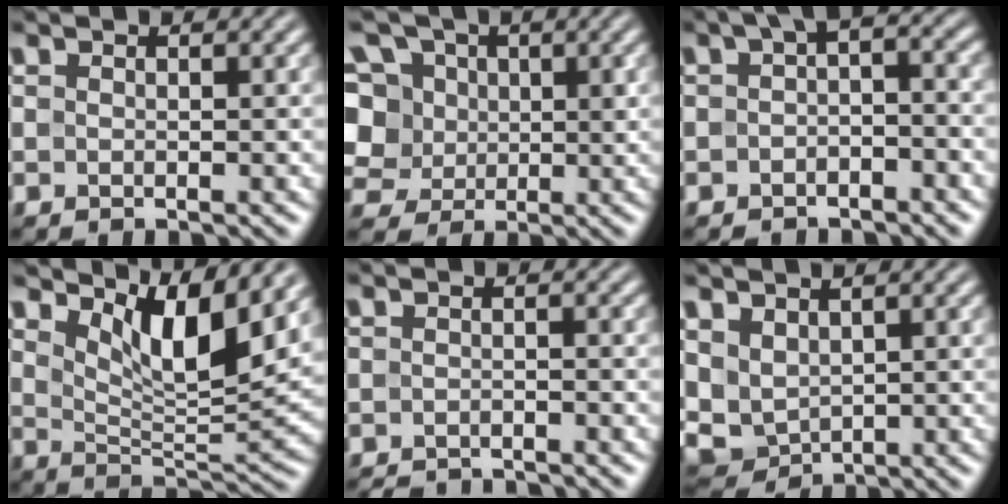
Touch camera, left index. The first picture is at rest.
{"total": 10.8, "force": [3.4, 8.9, 5.1], "torque": [-0.123, 0.032, 0.043]}
{"total": 3.2, "force": [-0.7, 1.7, 2.6], "torque": [-0.029, 0.011, -0.022]}
{"total": 6.8, "force": [3.9, 2.0, 5.2], "torque": [-0.088, -0.015, 0.067]}
{"total": 3.6, "force": [-3.5, 0.5, 0.9], "torque": [-0.013, -0.010, -0.057]}
{"total": 4.1, "force": [1.4, 3.0, 2.3], "torque": [-0.061, -0.006, 0.032]}